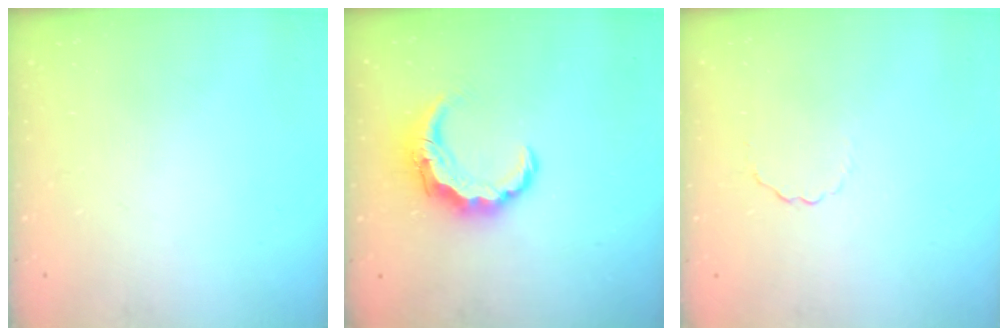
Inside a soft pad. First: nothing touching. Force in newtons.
{"total": 8.5, "press": 8.5, "slide": 0.9}
{"total": 2.2, "press": 2.1, "slide": 0.8}